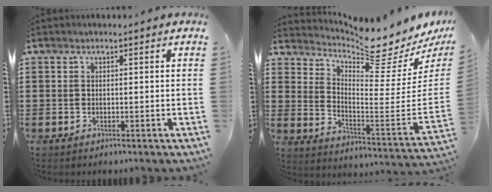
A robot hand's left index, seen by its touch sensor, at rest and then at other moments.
{"total": 8.2, "force": [7.8, 0.6, 2.6], "torque": [-0.054, -0.088, 0.124]}